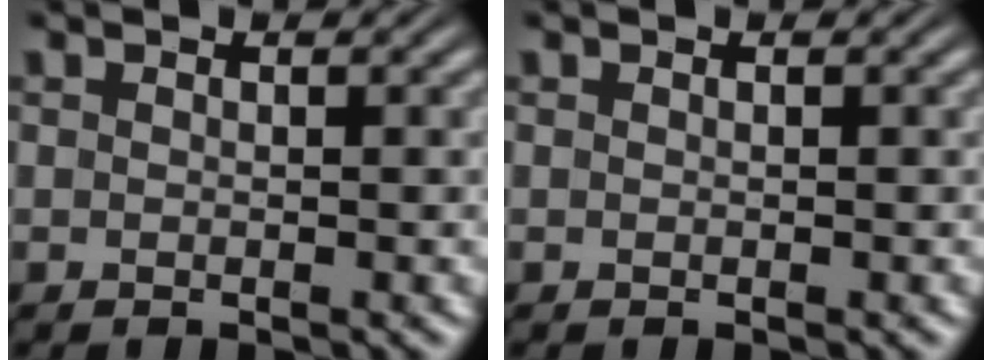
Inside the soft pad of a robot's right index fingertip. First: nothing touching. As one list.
[{"total": 0.0}]